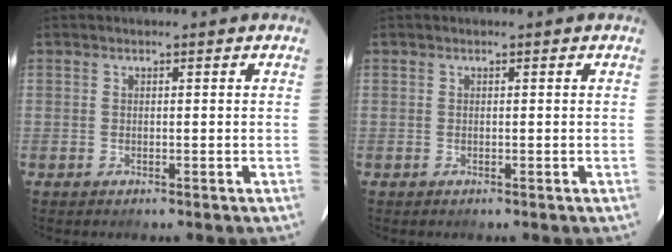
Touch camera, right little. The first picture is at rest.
{"total": 0.0}